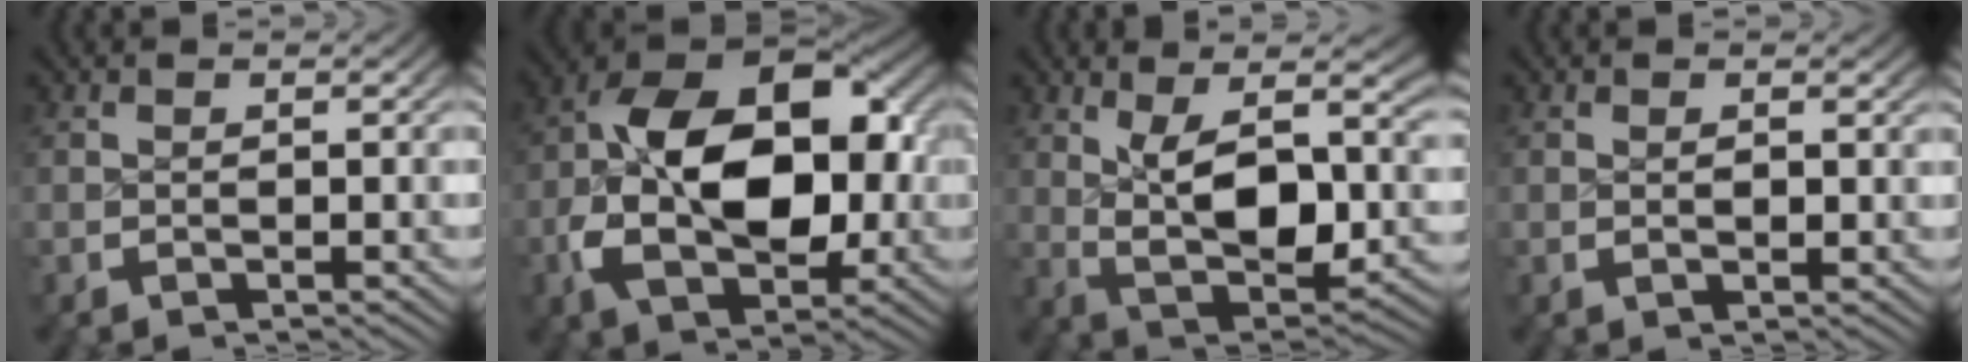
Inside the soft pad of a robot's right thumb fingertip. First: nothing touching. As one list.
[{"total": 16.9, "force": [-1.0, 10.3, 13.4], "torque": [-0.252, -0.037, 0.003]}, {"total": 9.0, "force": [0.7, 4.9, 7.5], "torque": [-0.144, -0.036, 0.029]}, {"total": 0.8, "force": [0.3, 0.3, 0.6], "torque": [-0.013, -0.009, 0.008]}]